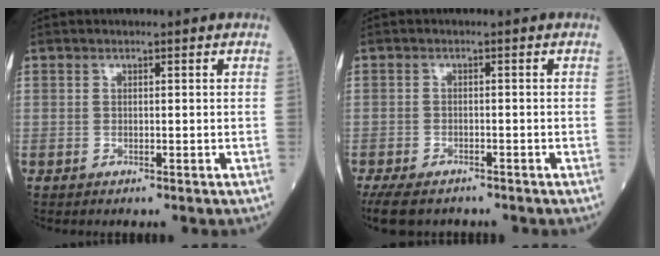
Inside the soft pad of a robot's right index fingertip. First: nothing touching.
{"total": 8.0, "force": [-6.2, 3.6, 3.6], "torque": [-0.074, -0.012, -0.096]}